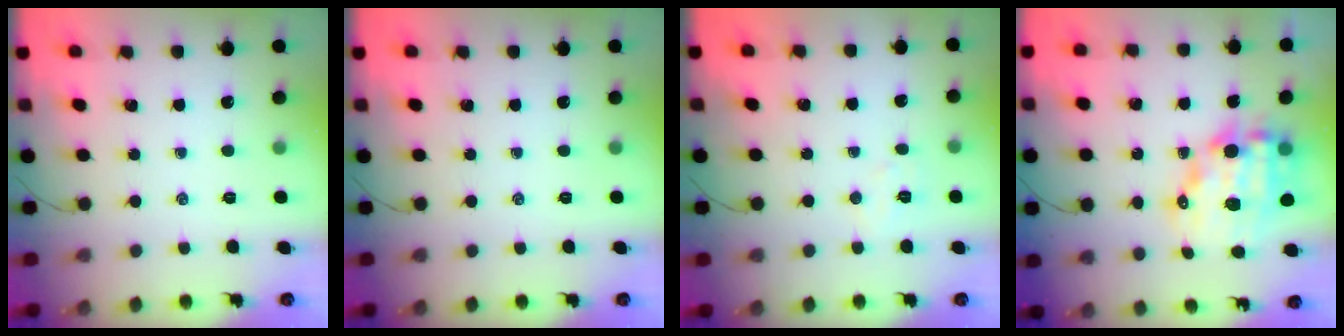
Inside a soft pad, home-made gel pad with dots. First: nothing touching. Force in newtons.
{"total": 0.0}
{"total": 4.7, "press": 4.6, "slide": 1.1}
{"total": 14.7, "press": 14.4, "slide": 3.0}